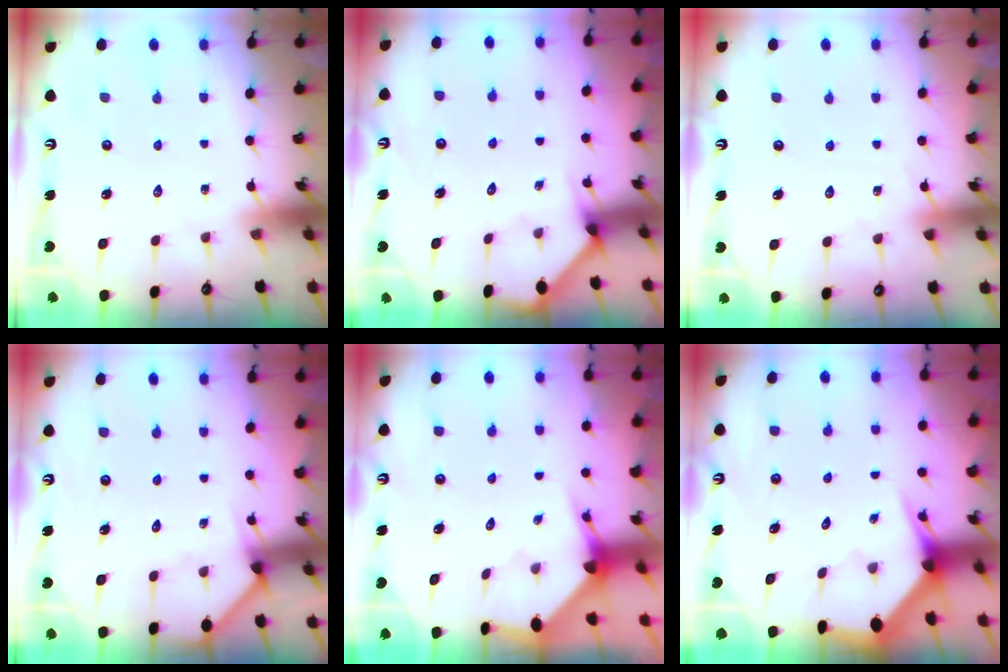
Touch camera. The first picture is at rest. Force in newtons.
{"total": 1.7, "press": 1.7, "slide": 0.2}
{"total": 3.5, "press": 3.5, "slide": 0.5}
{"total": 3.0, "press": 3.0, "slide": 0.2}
{"total": 2.8, "press": 2.8, "slide": 0.2}
{"total": 3.3, "press": 3.3, "slide": 0.0}